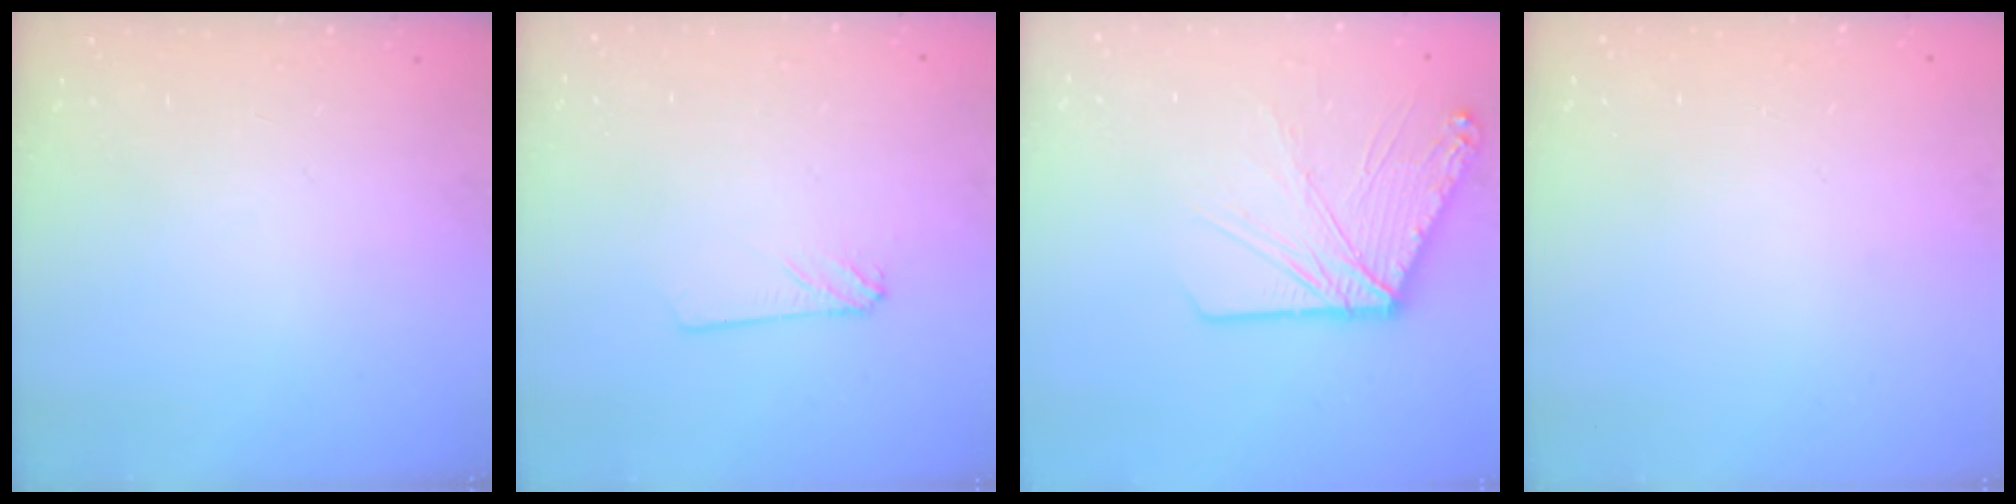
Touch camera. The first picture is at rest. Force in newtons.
{"total": 2.4, "press": 2.4, "slide": 0.3}
{"total": 14.4, "press": 14.3, "slide": 2.1}
{"total": 0.0}